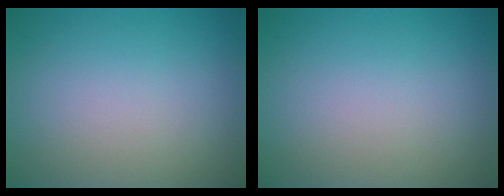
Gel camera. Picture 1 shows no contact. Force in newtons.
{"total": 0.0}